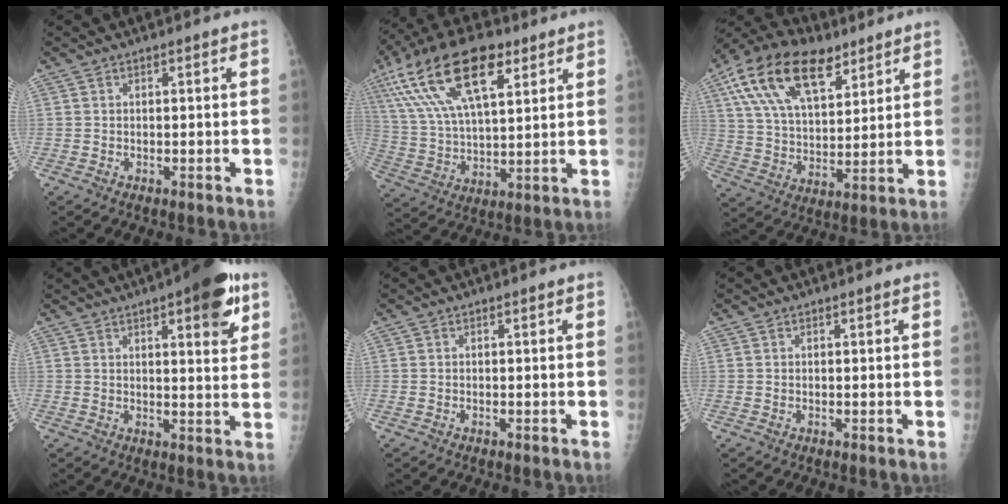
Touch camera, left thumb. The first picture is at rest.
{"total": 20.6, "force": [10.3, 8.8, 15.5], "torque": [-0.292, -0.007, 0.192]}
{"total": 20.2, "force": [10.7, 10.7, 13.4], "torque": [-0.223, -0.016, 0.192]}
{"total": 11.8, "force": [5.9, 3.5, 9.5], "torque": [-0.100, -0.021, 0.072]}
{"total": 0.0}
{"total": 0.0}